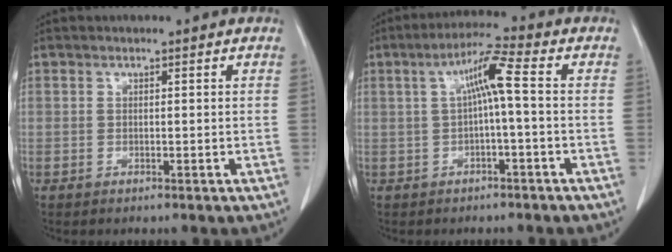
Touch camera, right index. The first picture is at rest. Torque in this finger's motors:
{"motor_torque": [0.66, -0.18, 0.35, 0.11]}